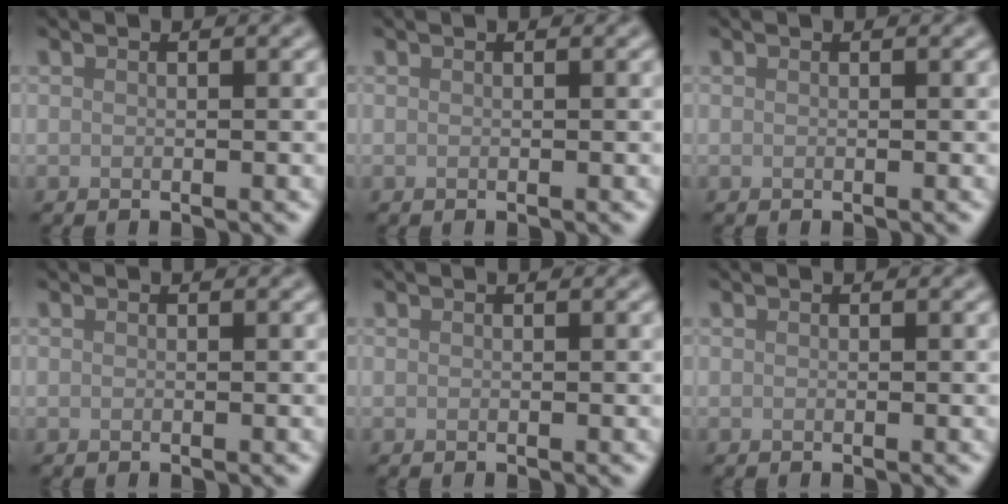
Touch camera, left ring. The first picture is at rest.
{"total": 0.0}
{"total": 0.0}
{"total": 0.0}
{"total": 0.0}
{"total": 0.0}